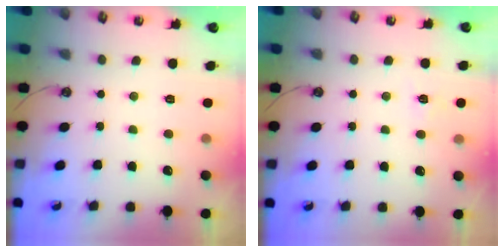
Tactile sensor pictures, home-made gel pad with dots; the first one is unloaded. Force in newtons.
{"total": 3.9, "press": 3.9, "slide": 0.5}